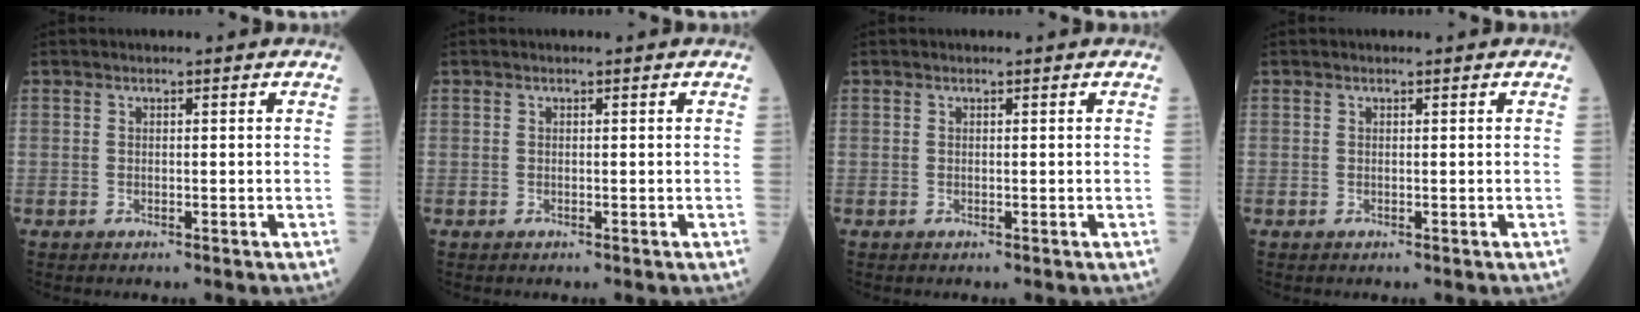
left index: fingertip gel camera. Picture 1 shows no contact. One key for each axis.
{"total": 0.0}
{"total": 0.0}
{"total": 0.0}